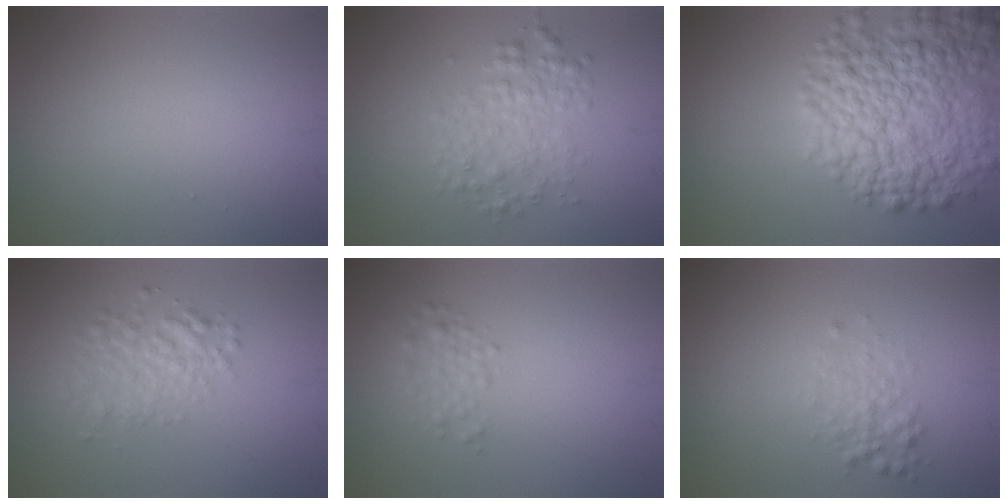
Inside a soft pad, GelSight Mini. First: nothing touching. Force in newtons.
{"total": 3.1, "press": 3.1, "slide": 0.0}
{"total": 10.0, "press": 10.0, "slide": 0.6}
{"total": 3.1, "press": 3.1, "slide": 0.1}
{"total": 1.6, "press": 1.6, "slide": 0.1}
{"total": 1.9, "press": 1.9, "slide": 0.0}